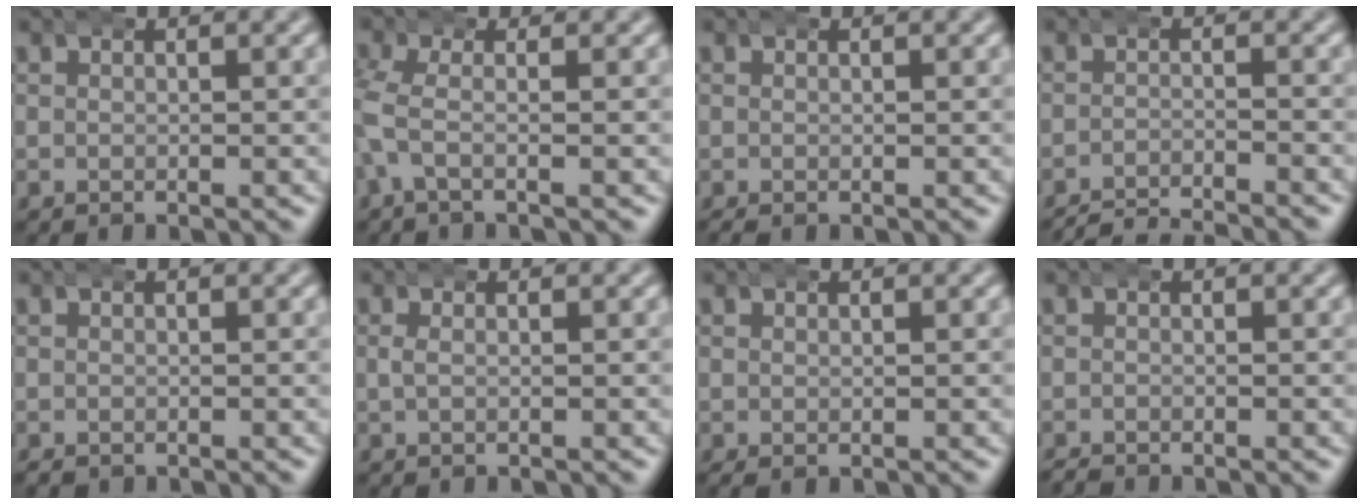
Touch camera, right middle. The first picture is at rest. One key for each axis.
{"total": 2.5, "fx": 0.2, "fy": 1.2, "fz": 2.2, "tx": -0.059, "ty": 0.000, "tz": 0.002}
{"total": 0.5, "fx": -0.4, "fy": 0.2, "fz": 0.2, "tx": -0.005, "ty": -0.002, "tz": -0.008}
{"total": 8.0, "fx": -7.8, "fy": 1.3, "fz": 1.2, "tx": -0.005, "ty": -0.023, "tz": -0.124}
{"total": 0.6, "fx": -0.5, "fy": 0.2, "fz": -0.1, "tx": -0.002, "ty": -0.007, "tz": -0.006}
{"total": 0.9, "fx": 0.0, "fy": 0.3, "fz": 0.8, "tx": -0.017, "ty": 0.003, "tz": -0.001}
{"total": 0.6, "fx": -0.1, "fy": 0.2, "fz": 0.5, "tx": -0.005, "ty": 0.000, "tz": -0.002}
{"total": 0.8, "fx": -0.8, "fy": 0.1, "fz": -0.1, "tx": 0.000, "ty": -0.006, "tz": -0.015}